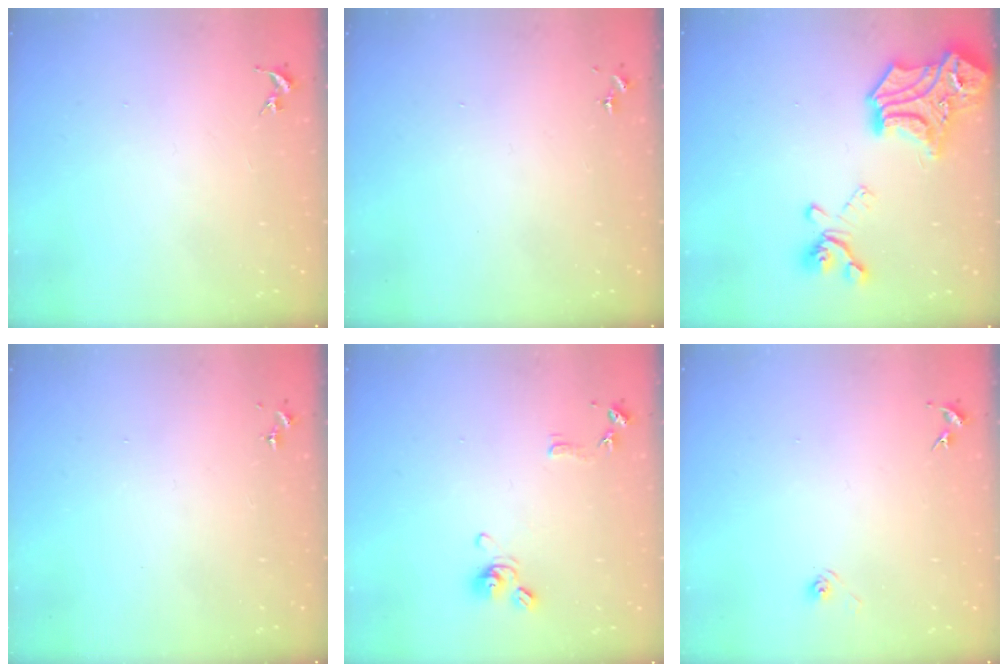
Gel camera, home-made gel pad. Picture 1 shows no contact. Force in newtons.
{"total": 0.0}
{"total": 24.0, "press": 24.0, "slide": 1.3}
{"total": 0.0}
{"total": 10.0, "press": 9.9, "slide": 1.2}
{"total": 3.0, "press": 2.6, "slide": 1.5}